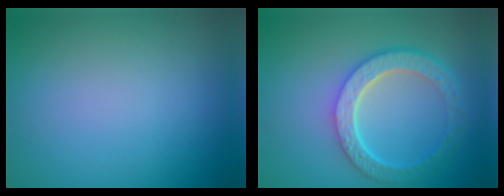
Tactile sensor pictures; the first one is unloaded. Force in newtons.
{"total": 6.0, "press": 4.5, "slide": 4.0}